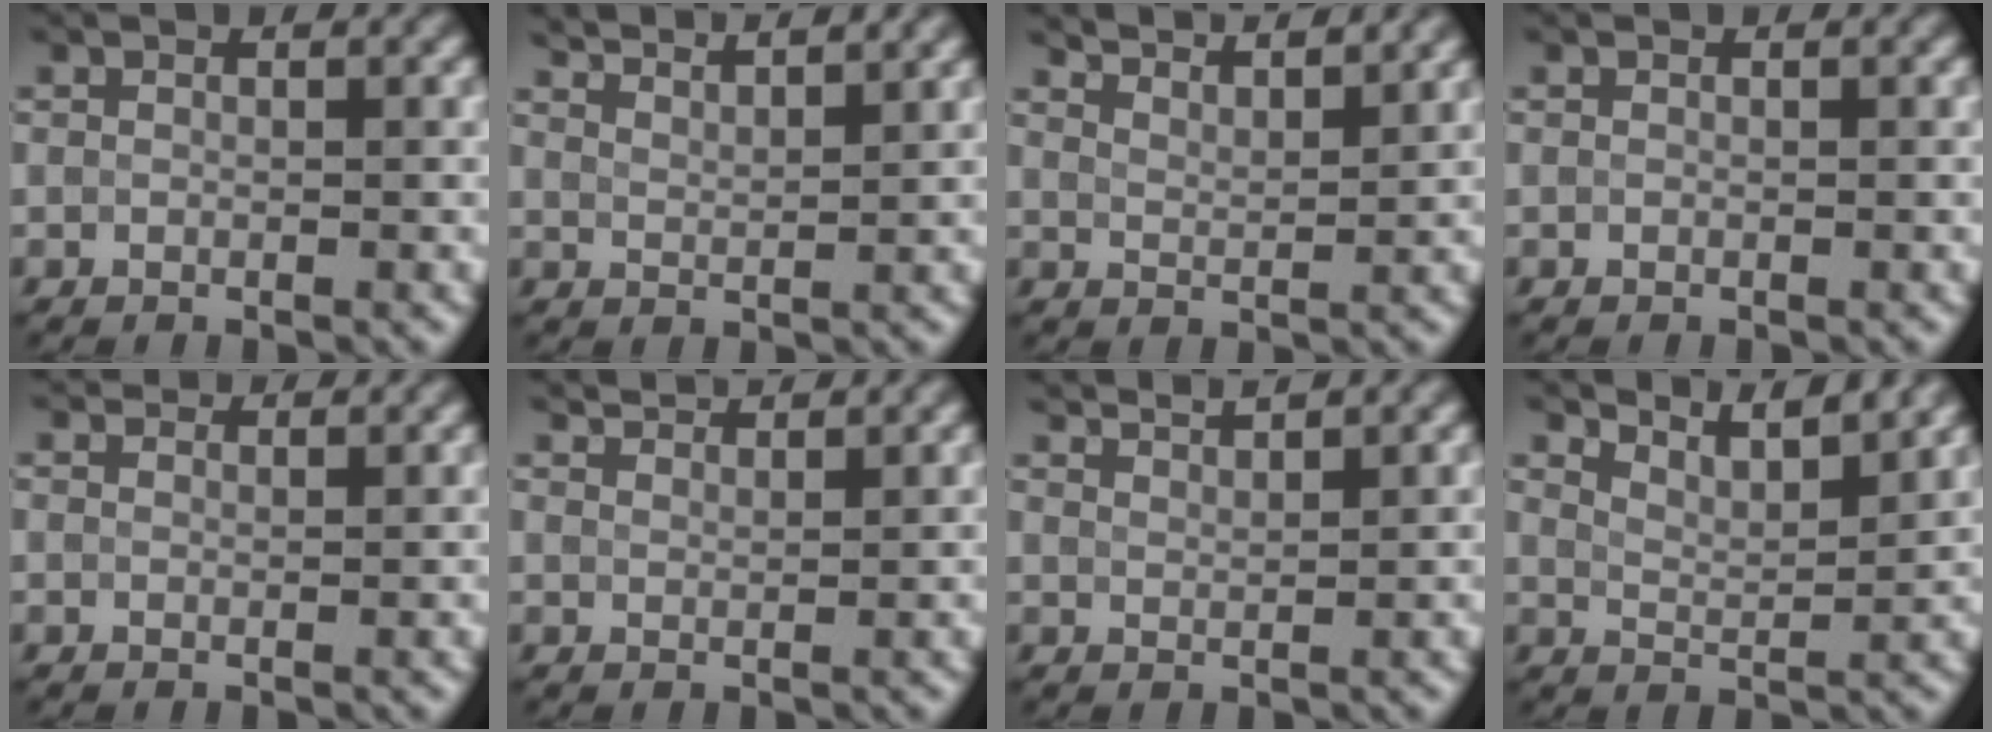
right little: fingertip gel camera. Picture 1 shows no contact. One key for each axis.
{"total": 5.8, "fx": 5.1, "fy": 1.3, "fz": 2.4, "tx": -0.019, "ty": 0.023, "tz": 0.052}
{"total": 6.5, "fx": 5.8, "fy": 1.5, "fz": 2.7, "tx": -0.024, "ty": 0.020, "tz": 0.060}
{"total": 0.0}
{"total": 3.9, "fx": 3.5, "fy": 1.1, "fz": 1.3, "tx": -0.028, "ty": 0.002, "tz": 0.043}
{"total": 3.0, "fx": 2.9, "fy": 0.4, "fz": 0.9, "tx": -0.009, "ty": 0.006, "tz": 0.042}
{"total": 3.5, "fx": 3.2, "fy": 0.7, "fz": 1.3, "tx": 0.001, "ty": 0.010, "tz": 0.033}
{"total": 6.1, "fx": 5.3, "fy": 1.4, "fz": 2.7, "tx": -0.029, "ty": 0.016, "tz": 0.059}